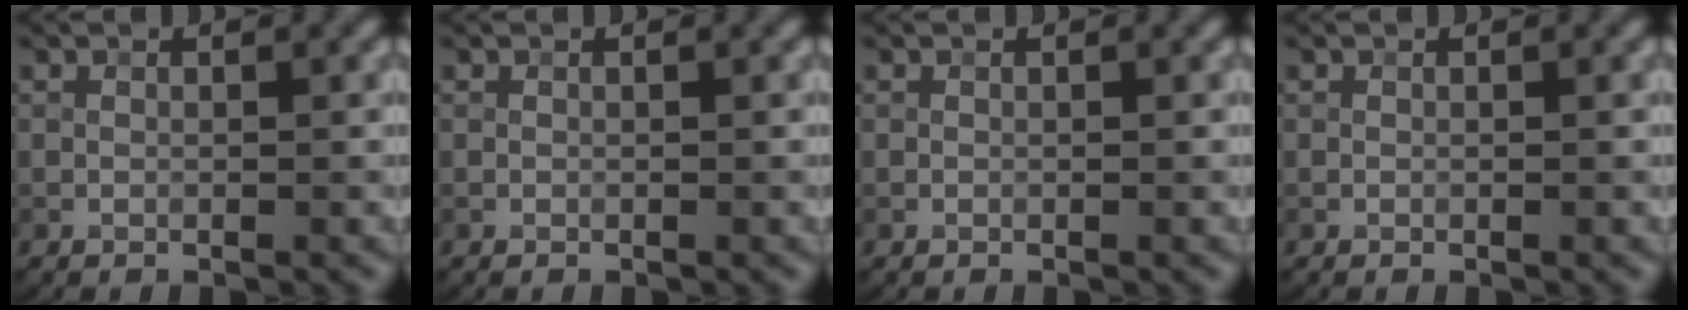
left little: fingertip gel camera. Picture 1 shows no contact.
{"total": 0.0}
{"total": 0.0}
{"total": 0.0}